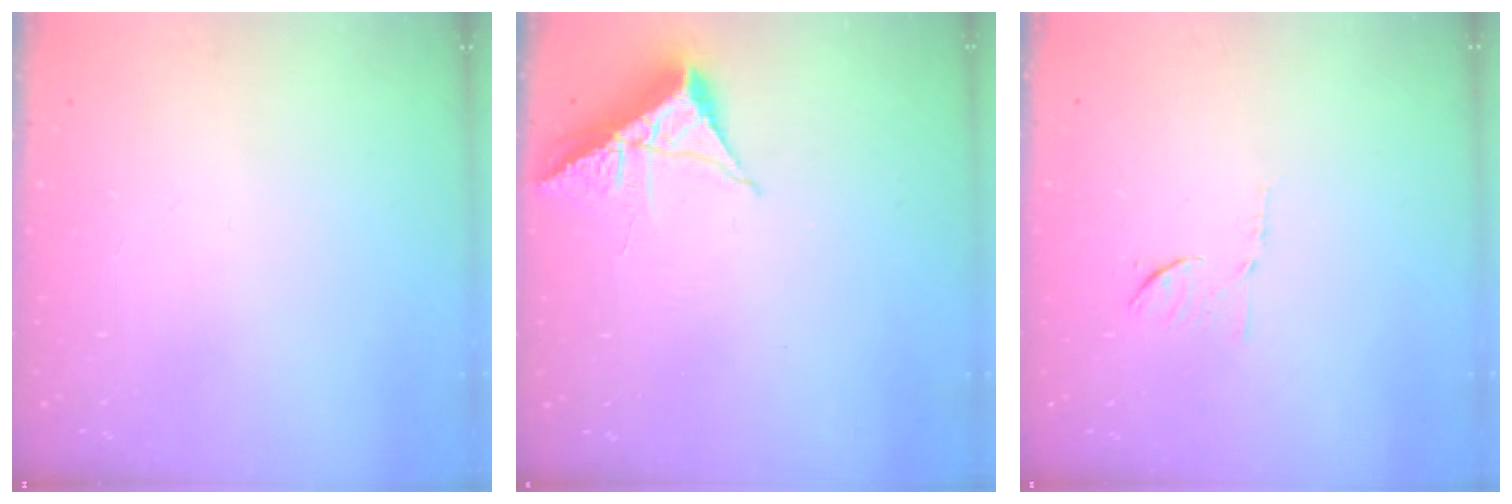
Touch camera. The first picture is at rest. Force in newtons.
{"total": 6.1, "press": 6.0, "slide": 0.7}
{"total": 6.1, "press": 6.1, "slide": 0.7}